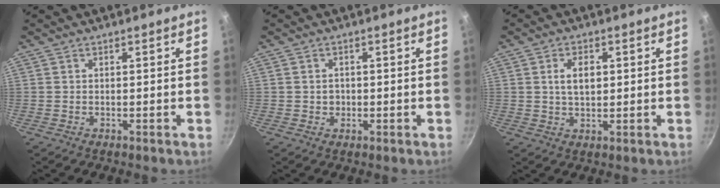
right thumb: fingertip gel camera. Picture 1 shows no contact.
{"total": 1.8, "force": [-0.1, 1.6, 0.8], "torque": [-0.008, 0.002, -0.003]}
{"total": 4.9, "force": [1.1, 3.0, 3.8], "torque": [-0.054, 0.001, 0.020]}